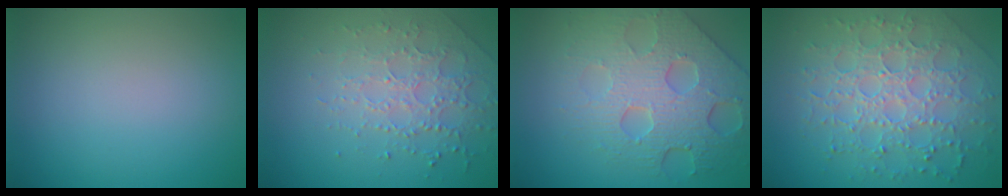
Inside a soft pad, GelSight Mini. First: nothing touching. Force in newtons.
{"total": 2.6, "press": 2.4, "slide": 1.1}
{"total": 7.6, "press": 5.5, "slide": 5.3}
{"total": 7.2, "press": 5.1, "slide": 5.1}